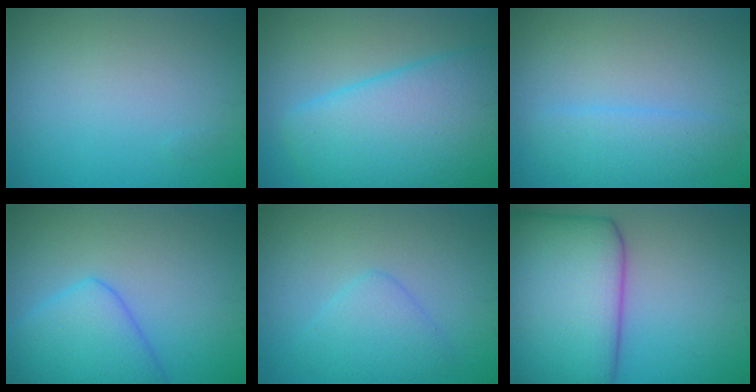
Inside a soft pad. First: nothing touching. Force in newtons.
{"total": 10.6, "press": 10.5, "slide": 0.4}
{"total": 2.9, "press": 2.9, "slide": 0.2}
{"total": 5.2, "press": 5.2, "slide": 0.2}
{"total": 3.0, "press": 3.0, "slide": 0.0}
{"total": 14.6, "press": 14.6, "slide": 0.3}